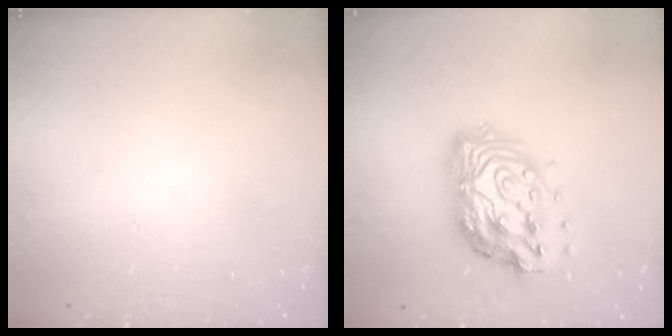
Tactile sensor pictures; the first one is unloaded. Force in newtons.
{"total": 16.0, "press": 16.0, "slide": 1.1}